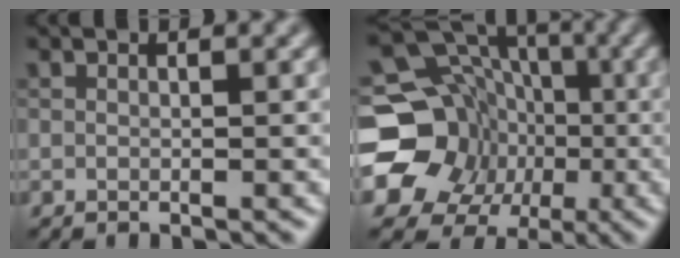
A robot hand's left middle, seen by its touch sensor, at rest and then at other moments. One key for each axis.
{"total": 16.9, "fx": -2.8, "fy": 15.5, "fz": 6.1, "tx": -0.146, "ty": -0.010, "tz": -0.068}